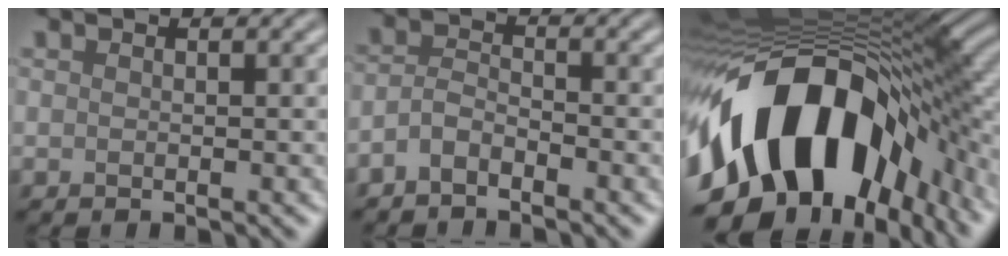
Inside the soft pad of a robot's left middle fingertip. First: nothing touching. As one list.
[{"total": 2.2, "force": [-1.7, 0.9, 1.1], "torque": [-0.024, 0.009, -0.044]}, {"total": 17.1, "force": [-5.1, 9.9, 12.9], "torque": [-0.229, -0.009, -0.082]}]